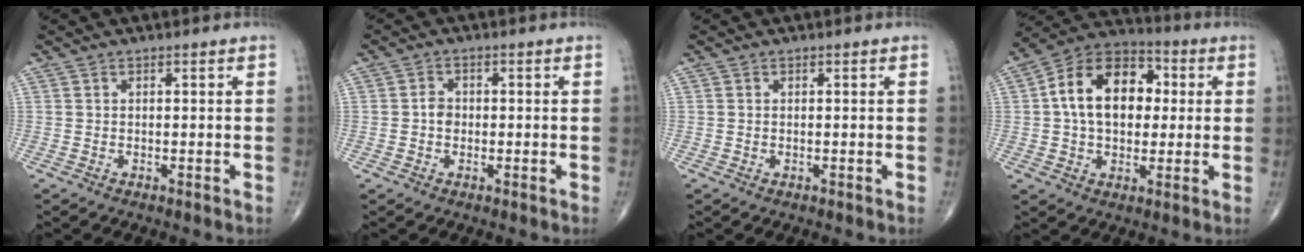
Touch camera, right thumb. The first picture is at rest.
{"total": 2.4, "force": [-0.3, 1.9, 1.3], "torque": [-0.013, 0.007, -0.009]}
{"total": 0.0}
{"total": 16.7, "force": [2.2, 11.2, 12.1], "torque": [-0.171, 0.023, 0.027]}